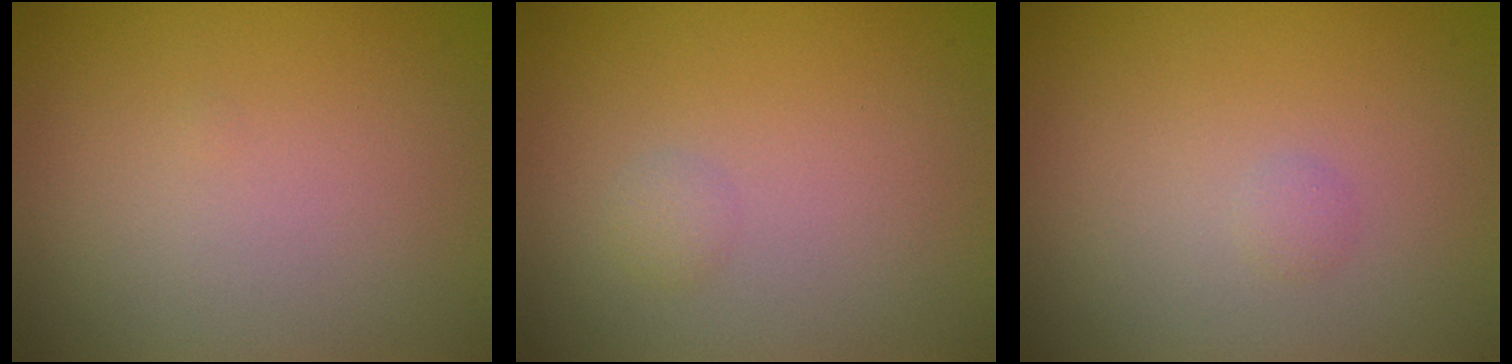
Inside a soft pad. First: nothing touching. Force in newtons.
{"total": 0.8, "press": 0.8, "slide": 0.0}
{"total": 0.6, "press": 0.6, "slide": 0.0}